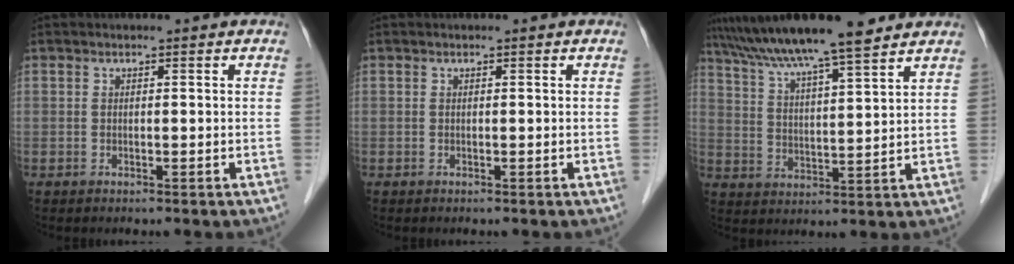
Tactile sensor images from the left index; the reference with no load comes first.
{"total": 0.0}
{"total": 13.9, "force": [11.6, 0.4, 7.6], "torque": [-0.132, 0.019, 0.191]}